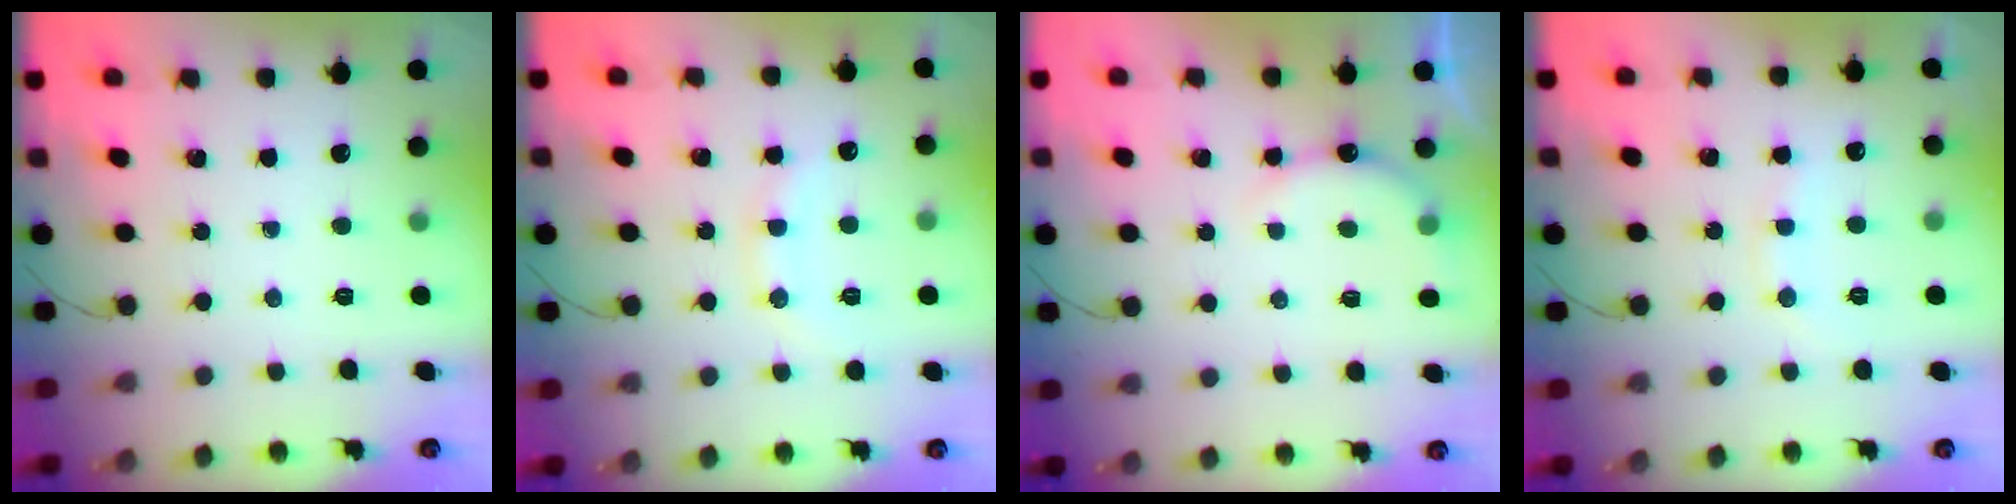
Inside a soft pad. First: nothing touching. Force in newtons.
{"total": 9.8, "press": 9.7, "slide": 1.0}
{"total": 6.4, "press": 6.3, "slide": 1.2}
{"total": 8.3, "press": 8.2, "slide": 1.5}